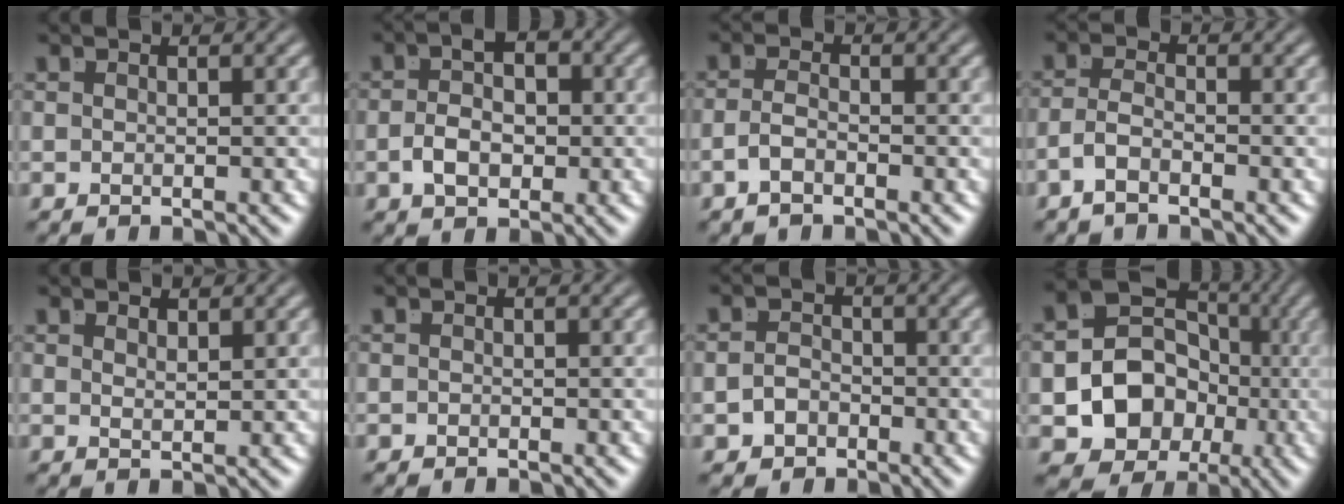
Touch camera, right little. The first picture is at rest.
{"total": 3.3, "force": [-0.6, 1.5, 2.9], "torque": [-0.038, -0.003, -0.008]}
{"total": 1.9, "force": [-1.4, 0.4, 1.3], "torque": [-0.027, -0.011, -0.019]}
{"total": 2.5, "force": [-1.5, 1.1, 1.6], "torque": [-0.037, -0.015, -0.023]}
{"total": 1.3, "force": [0.8, -1.0, 0.3], "torque": [-0.002, -0.010, 0.025]}
{"total": 0.6, "force": [-0.4, -0.5, -0.1], "torque": [0.003, -0.008, -0.002]}
{"total": 2.8, "force": [-1.5, 2.3, 0.5], "torque": [-0.016, -0.022, -0.020]}
{"total": 14.8, "force": [-1.6, 13.0, 7.0], "torque": [-0.174, -0.069, -0.015]}